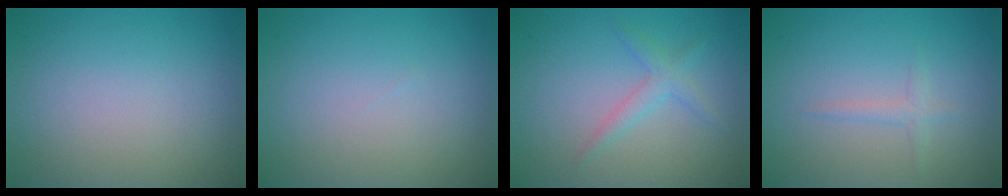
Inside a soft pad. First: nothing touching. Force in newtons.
{"total": 0.0}
{"total": 1.9, "press": 1.9, "slide": 0.1}
{"total": 1.1, "press": 1.1, "slide": 0.1}